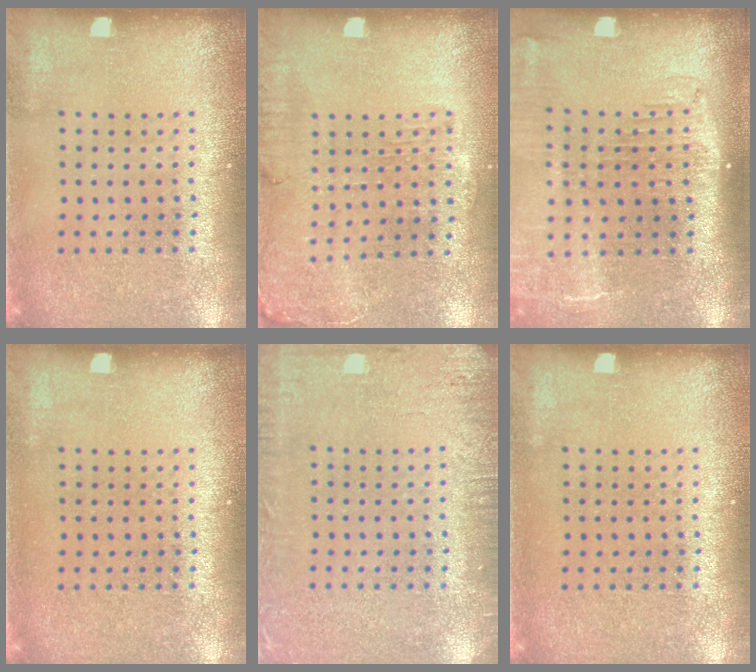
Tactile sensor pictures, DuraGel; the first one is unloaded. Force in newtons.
{"total": 1.4, "press": 1.3, "slide": 0.5}
{"total": 2.3, "press": 1.9, "slide": 1.4}
{"total": 0.0}
{"total": 2.9, "press": 2.8, "slide": 0.4}
{"total": 0.0}